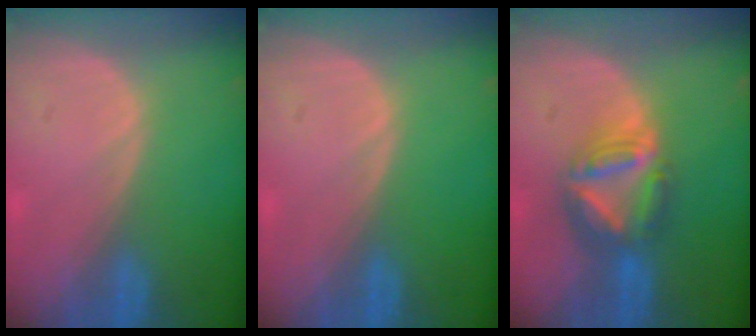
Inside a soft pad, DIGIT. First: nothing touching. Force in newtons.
{"total": 0.0}
{"total": 7.9, "press": 6.7, "slide": 4.1}